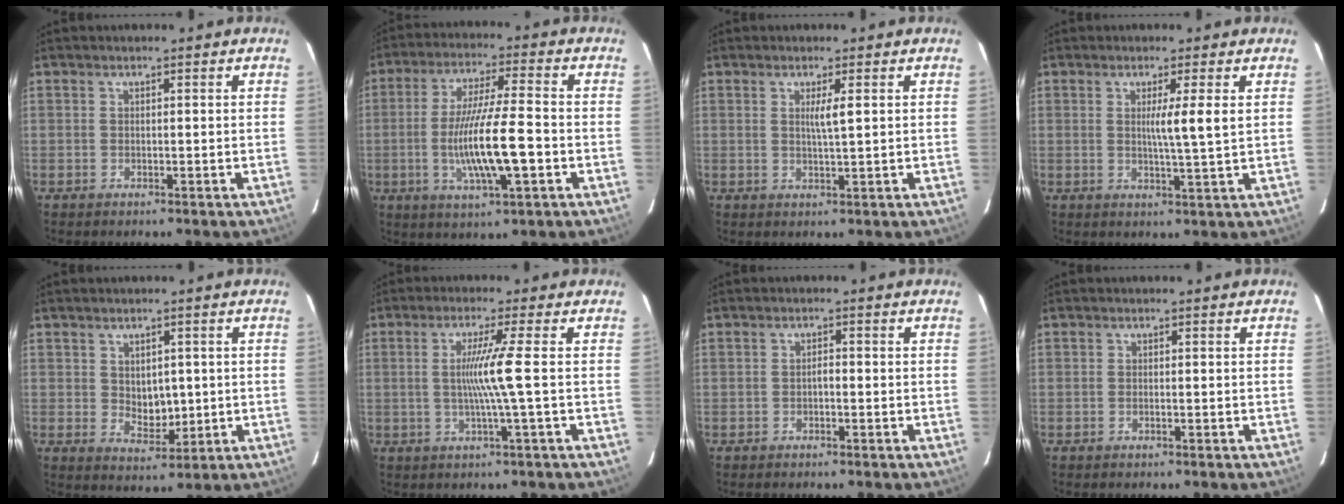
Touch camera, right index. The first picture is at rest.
{"total": 12.2, "force": [-2.5, 1.1, 11.9], "torque": [-0.224, -0.007, -0.045]}
{"total": 2.4, "force": [0.7, -0.2, 2.3], "torque": [-0.044, -0.004, 0.011]}
{"total": 4.1, "force": [1.0, -0.8, 3.9], "torque": [-0.069, -0.009, 0.015]}
{"total": 4.5, "force": [0.6, 3.0, 3.3], "torque": [-0.048, -0.004, 0.023]}
{"total": 5.8, "force": [0.0, -1.9, 5.5], "torque": [-0.109, -0.007, 0.001]}
{"total": 0.9, "force": [-0.4, 0.3, 0.7], "torque": [-0.011, 0.003, -0.007]}
{"total": 0.0}